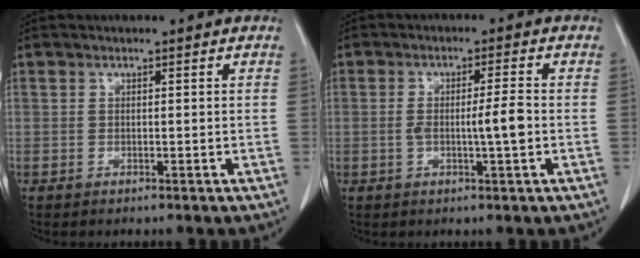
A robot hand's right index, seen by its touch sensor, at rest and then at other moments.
{"total": 4.7, "force": [-0.7, 0.0, 4.6], "torque": [-0.081, 0.000, -0.010]}